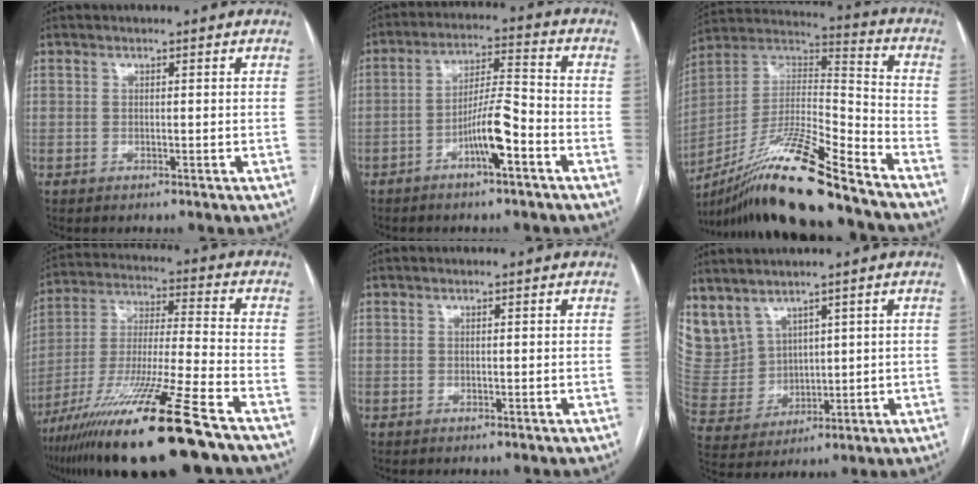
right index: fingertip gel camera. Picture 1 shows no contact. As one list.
[{"total": 7.9, "force": [-3.7, 0.8, 7.0], "torque": [-0.132, 0.011, -0.063]}, {"total": 20.5, "force": [-15.5, 0.9, 13.4], "torque": [-0.266, -0.013, -0.284]}, {"total": 20.8, "force": [-13.6, -0.1, 15.7], "torque": [-0.293, -0.048, -0.247]}, {"total": 0.0}, {"total": 9.8, "force": [7.0, 6.3, 2.7], "torque": [-0.081, 0.019, 0.173]}]